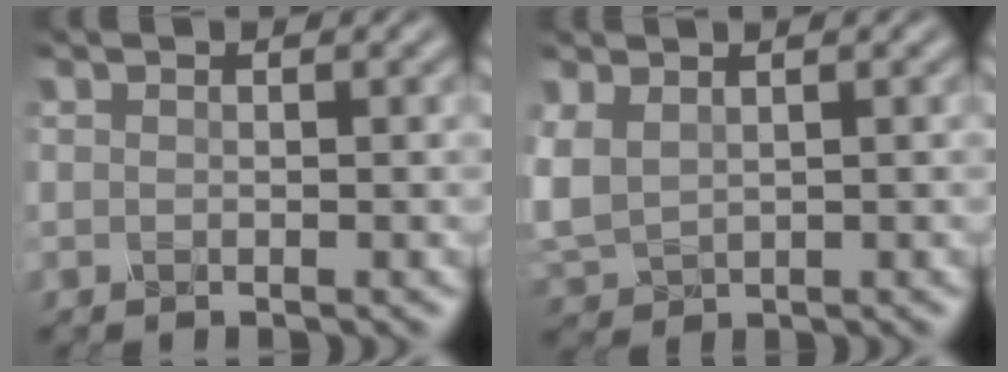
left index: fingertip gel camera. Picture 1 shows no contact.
{"total": 3.2, "force": [0.8, 2.2, 2.2], "torque": [-0.071, -0.001, 0.020]}